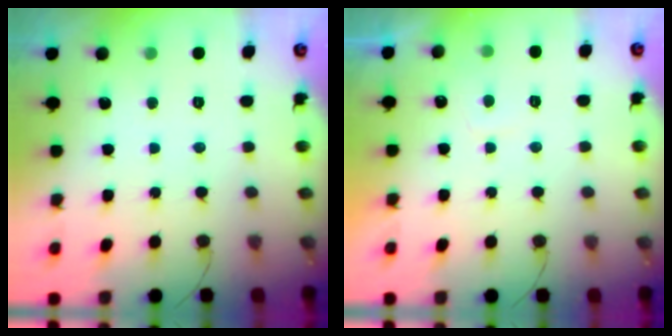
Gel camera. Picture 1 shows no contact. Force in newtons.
{"total": 1.8, "press": 1.7, "slide": 0.7}